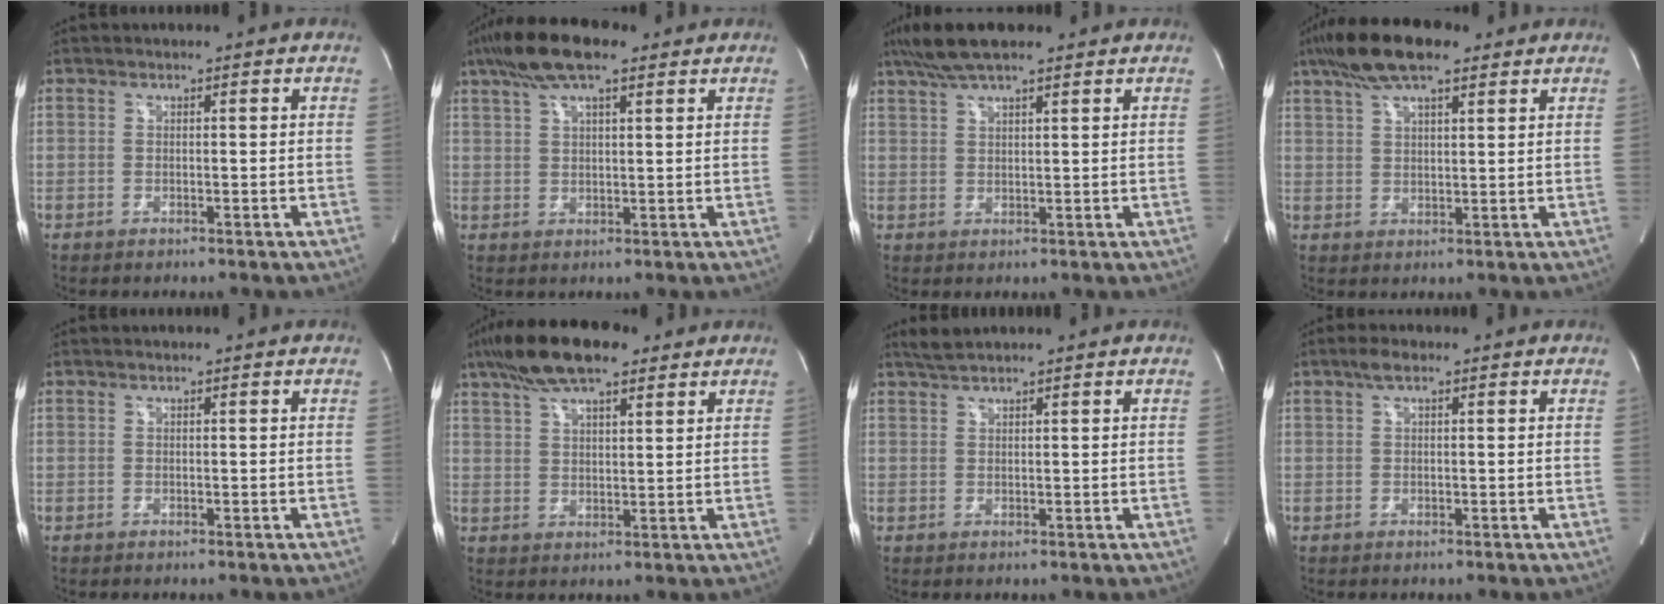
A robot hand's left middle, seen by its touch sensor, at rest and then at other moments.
{"total": 9.8, "force": [6.5, 2.5, 6.9], "torque": [-0.135, 0.028, 0.112]}
{"total": 8.0, "force": [6.2, 1.5, 4.9], "torque": [-0.093, 0.033, 0.109]}
{"total": 10.8, "force": [7.5, 2.9, 7.2], "torque": [-0.141, 0.028, 0.130]}
{"total": 0.0}
{"total": 12.2, "force": [8.6, 3.5, 8.0], "torque": [-0.155, 0.029, 0.151]}
{"total": 2.1, "force": [2.0, -0.1, 0.7], "torque": [-0.019, 0.011, 0.042]}
{"total": 1.9, "force": [1.1, 0.6, 1.4], "torque": [-0.032, 0.012, 0.020]}